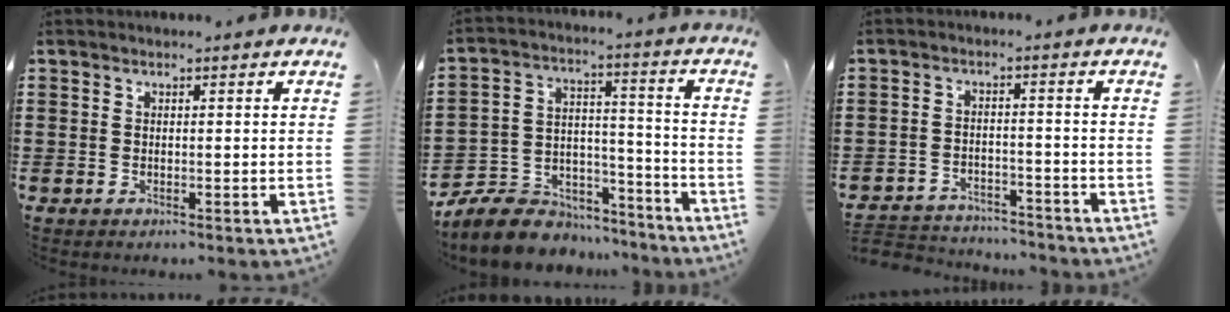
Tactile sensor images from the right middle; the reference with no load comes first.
{"total": 8.3, "force": [-7.6, 3.3, 1.2], "torque": [-0.039, 0.016, -0.150]}
{"total": 3.6, "force": [-3.6, 0.6, -0.1], "torque": [-0.006, 0.003, -0.078]}